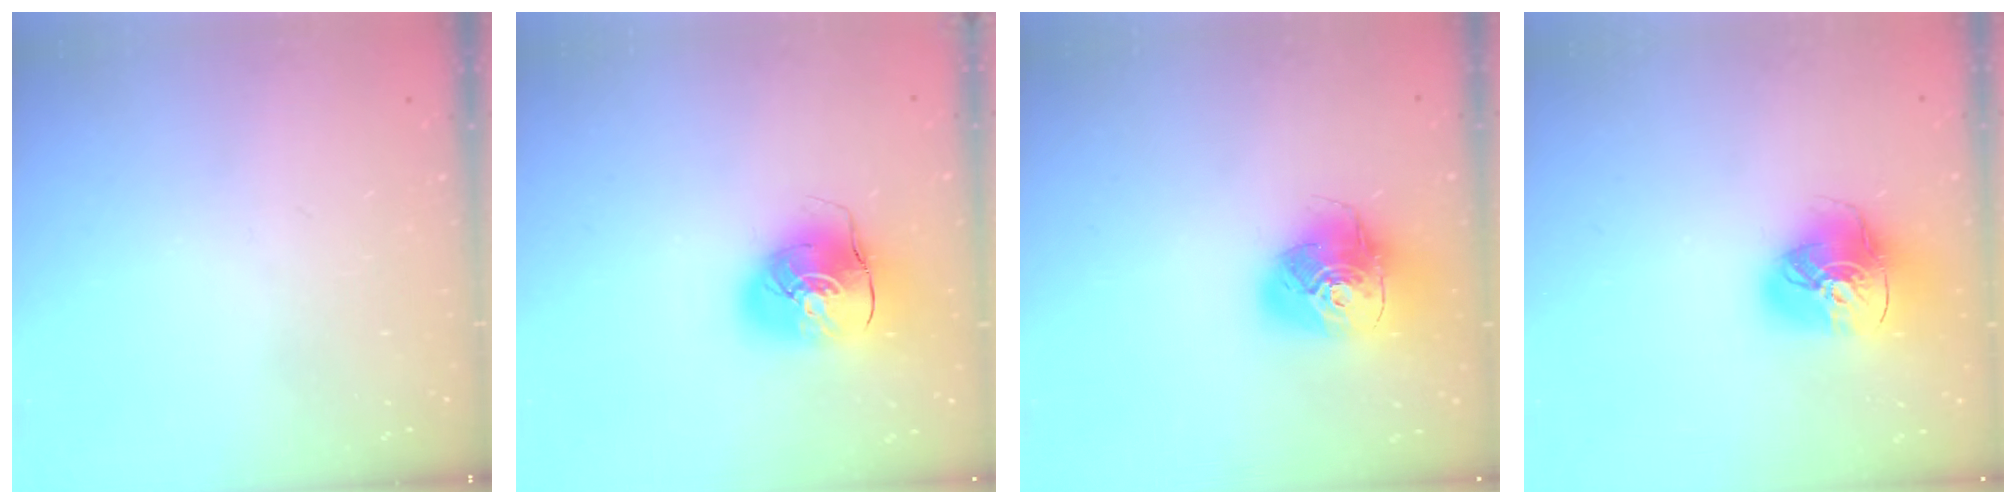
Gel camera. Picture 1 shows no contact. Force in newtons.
{"total": 11.4, "press": 11.3, "slide": 1.8}
{"total": 17.5, "press": 17.4, "slide": 2.0}
{"total": 16.2, "press": 16.1, "slide": 1.7}